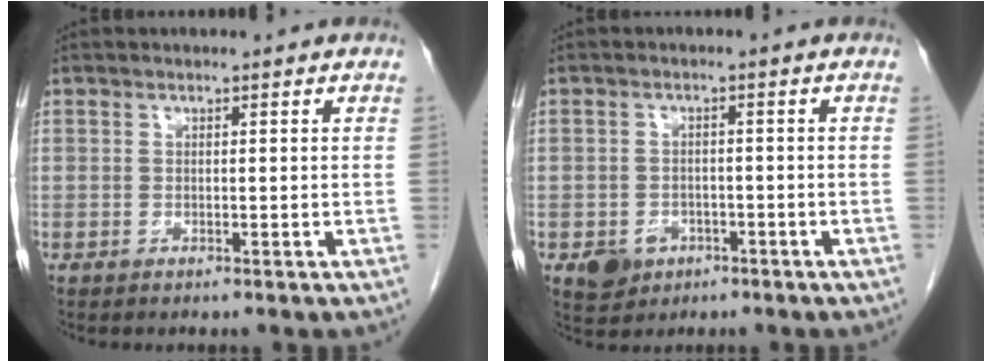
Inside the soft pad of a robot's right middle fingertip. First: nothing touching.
{"total": 4.3, "force": [-2.0, 3.5, 1.4], "torque": [-0.017, 0.005, -0.024]}